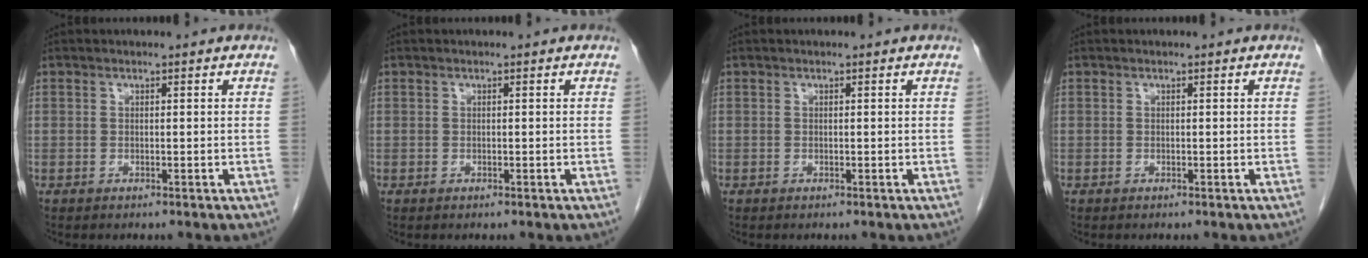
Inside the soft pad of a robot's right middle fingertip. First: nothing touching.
{"total": 0.0}
{"total": 0.0}
{"total": 0.0}